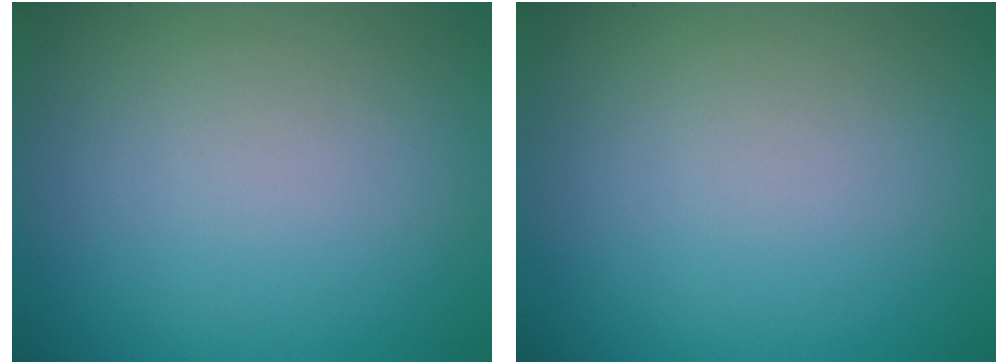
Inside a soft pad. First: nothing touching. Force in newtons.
{"total": 0.0}